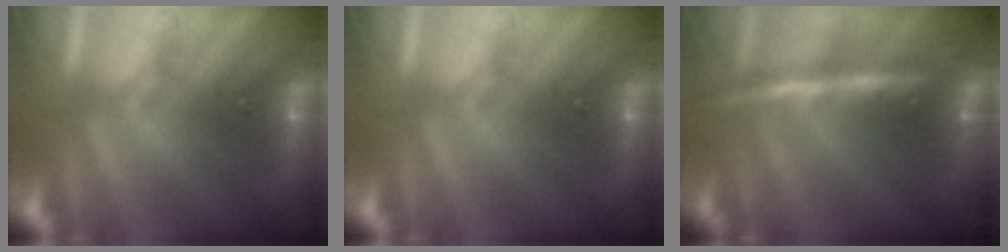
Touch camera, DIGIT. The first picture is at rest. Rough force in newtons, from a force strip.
{"total": 0.0}
{"total": 6.3}